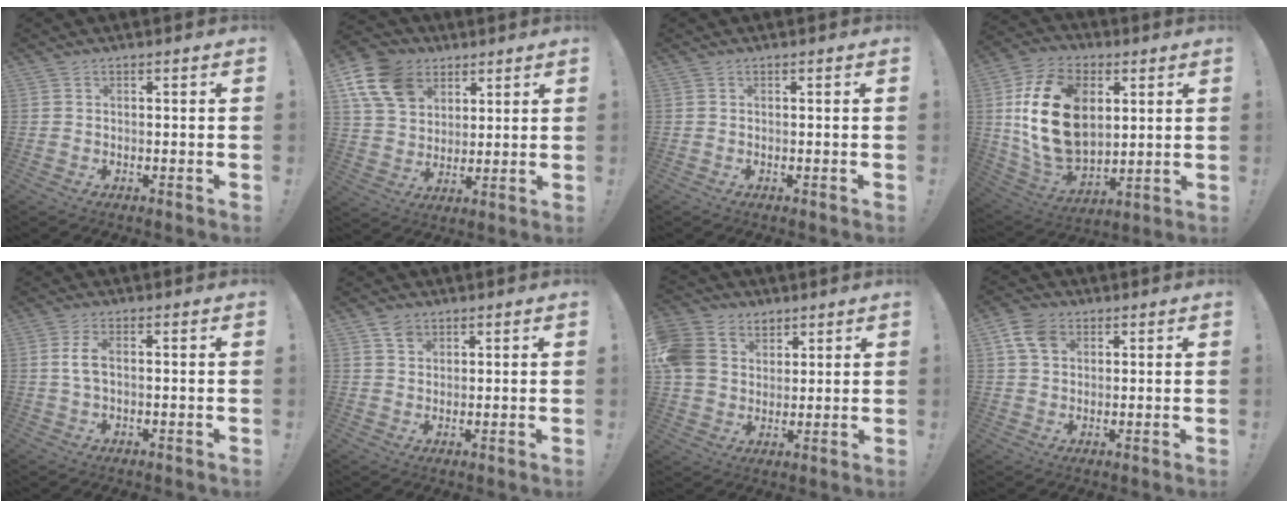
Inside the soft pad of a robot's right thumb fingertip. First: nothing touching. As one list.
[{"total": 15.1, "force": [7.3, 11.3, 7.1], "torque": [-0.118, -0.028, 0.146]}, {"total": 0.0}, {"total": 23.4, "force": [4.9, 16.3, 16.0], "torque": [-0.291, -0.023, 0.093]}, {"total": 4.0, "force": [0.4, 1.6, 3.7], "torque": [-0.067, -0.001, 0.005]}, {"total": 3.3, "force": [2.3, 2.2, 1.0], "torque": [-0.006, -0.012, 0.040]}, {"total": 13.1, "force": [5.0, 11.0, 5.0], "torque": [-0.095, -0.018, 0.104]}, {"total": 7.9, "force": [3.3, 5.7, 4.4], "torque": [-0.082, 0.004, 0.068]}]